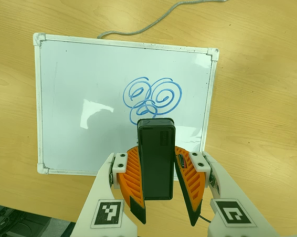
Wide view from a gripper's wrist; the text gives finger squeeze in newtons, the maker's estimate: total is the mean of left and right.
{"total": 6.7, "left": 6.2, "right": 7.2}